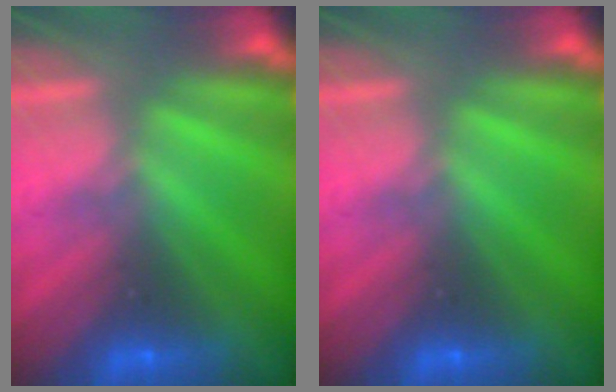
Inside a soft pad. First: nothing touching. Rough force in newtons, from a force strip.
{"total": 0.0}